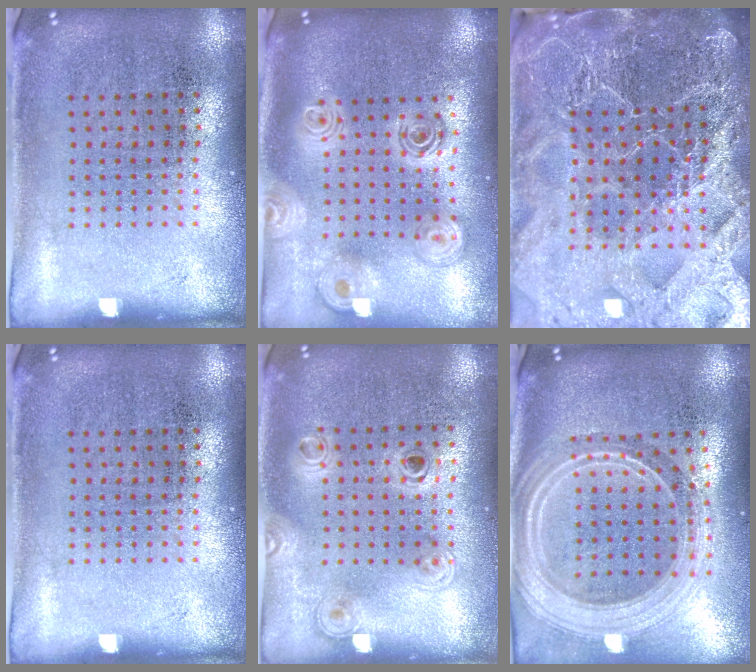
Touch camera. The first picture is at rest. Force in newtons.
{"total": 2.4, "press": 1.9, "slide": 1.6}
{"total": 6.3, "press": 5.4, "slide": 3.2}
{"total": 0.0}
{"total": 1.2, "press": 1.1, "slide": 0.6}
{"total": 2.7, "press": 2.3, "slide": 1.4}